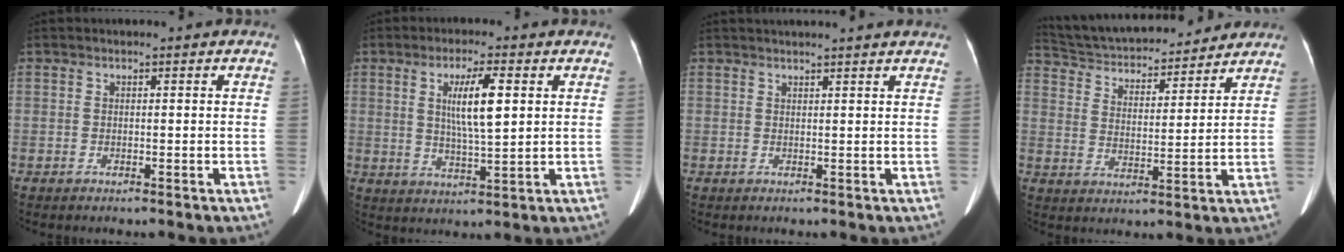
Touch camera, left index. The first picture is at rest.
{"total": 6.9, "force": [1.5, 0.6, 6.7], "torque": [-0.120, -0.008, 0.033]}
{"total": 7.8, "force": [7.2, -0.5, 3.1], "torque": [-0.036, 0.015, 0.075]}
{"total": 18.4, "force": [17.0, 3.9, 5.9], "torque": [-0.106, 0.019, 0.262]}